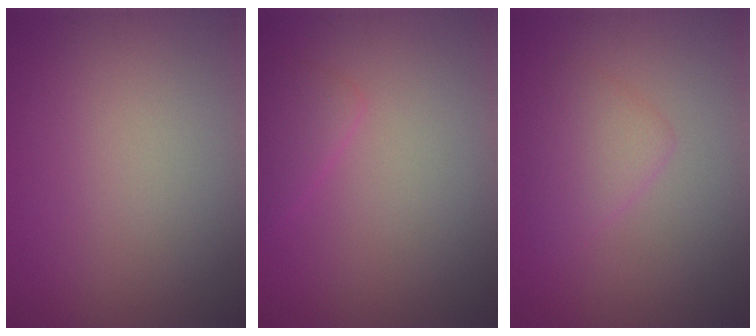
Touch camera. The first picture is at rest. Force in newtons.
{"total": 1.7, "press": 1.7, "slide": 0.0}
{"total": 2.6, "press": 2.6, "slide": 0.2}